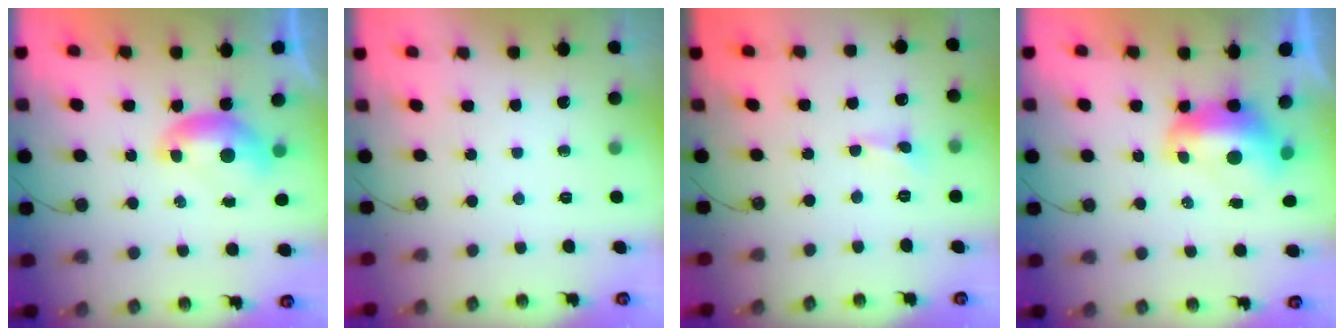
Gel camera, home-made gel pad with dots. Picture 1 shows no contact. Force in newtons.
{"total": 0.0}
{"total": 0.0}
{"total": 2.2, "press": 2.1, "slide": 0.8}